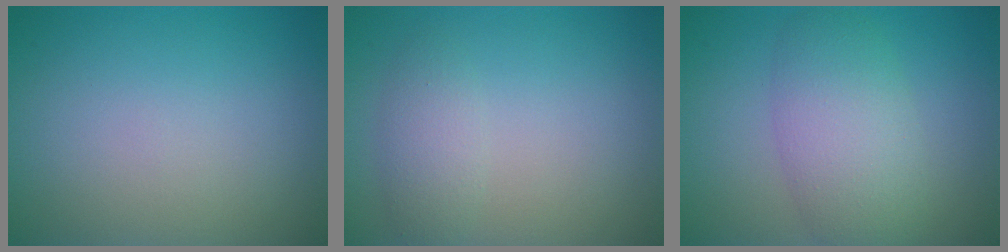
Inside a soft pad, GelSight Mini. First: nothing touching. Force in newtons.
{"total": 2.0, "press": 2.0, "slide": 0.1}
{"total": 5.2, "press": 5.2, "slide": 0.1}